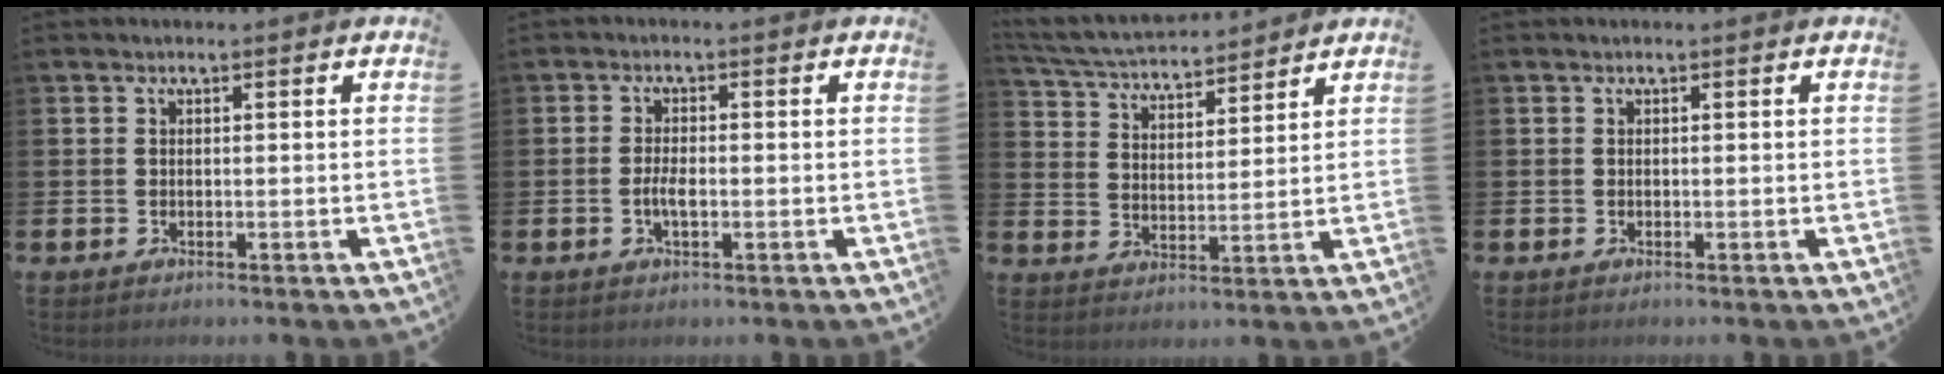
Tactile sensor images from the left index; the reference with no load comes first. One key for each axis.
{"total": 2.3, "fx": -0.6, "fy": 0.8, "fz": 2.1, "tx": -0.037, "ty": 0.002, "tz": -0.012}
{"total": 5.2, "fx": 5.1, "fy": 0.7, "fz": 0.8, "tx": -0.043, "ty": -0.033, "tz": 0.090}
{"total": 0.0}